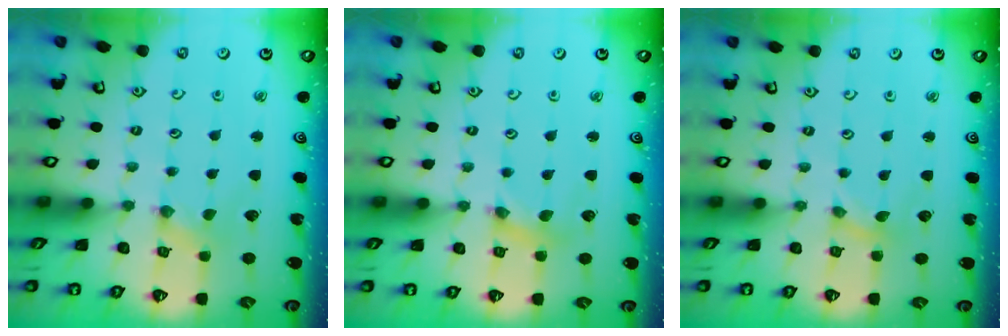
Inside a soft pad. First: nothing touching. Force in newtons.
{"total": 3.3, "press": 3.2, "slide": 0.4}
{"total": 0.0}